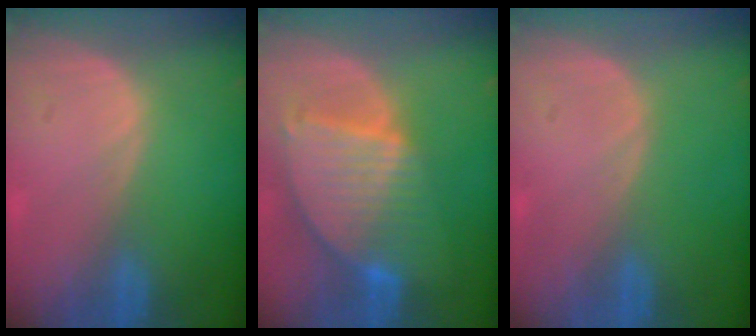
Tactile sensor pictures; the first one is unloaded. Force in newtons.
{"total": 9.2, "press": 7.8, "slide": 4.8}
{"total": 0.0}